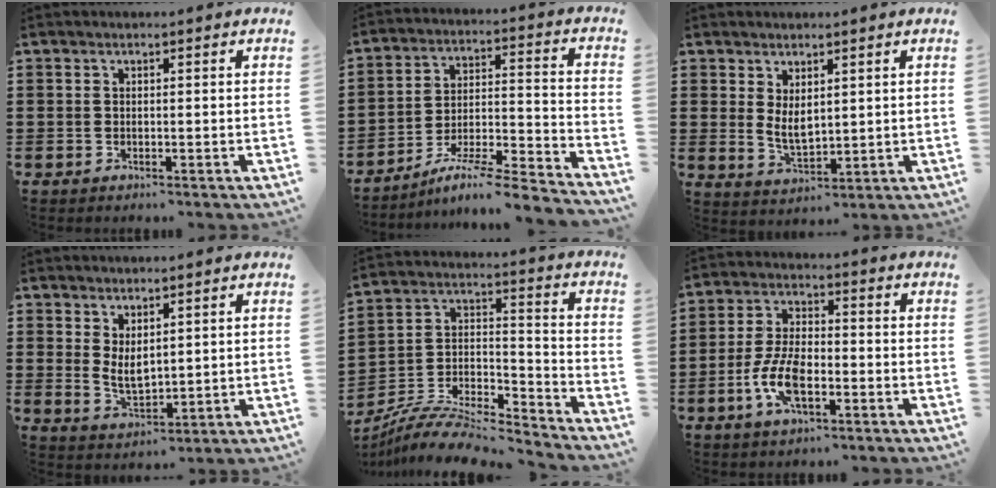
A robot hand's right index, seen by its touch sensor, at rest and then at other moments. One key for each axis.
{"total": 7.5, "fx": -6.6, "fy": 0.0, "fz": 3.5, "tx": -0.057, "ty": -0.005, "tz": -0.131}
{"total": 3.9, "fx": 1.3, "fy": 2.1, "fz": 3.0, "tx": -0.054, "ty": 0.000, "tz": 0.025}
{"total": 3.7, "fx": 1.5, "fy": 2.0, "fz": 2.7, "tx": -0.057, "ty": 0.001, "tz": 0.030}
{"total": 8.5, "fx": -8.0, "fy": 2.0, "fz": 2.3, "tx": -0.041, "ty": 0.010, "tz": -0.157}
{"total": 7.9, "fx": -2.6, "fy": 3.8, "fz": 6.5, "tx": -0.150, "ty": -0.001, "tz": -0.054}